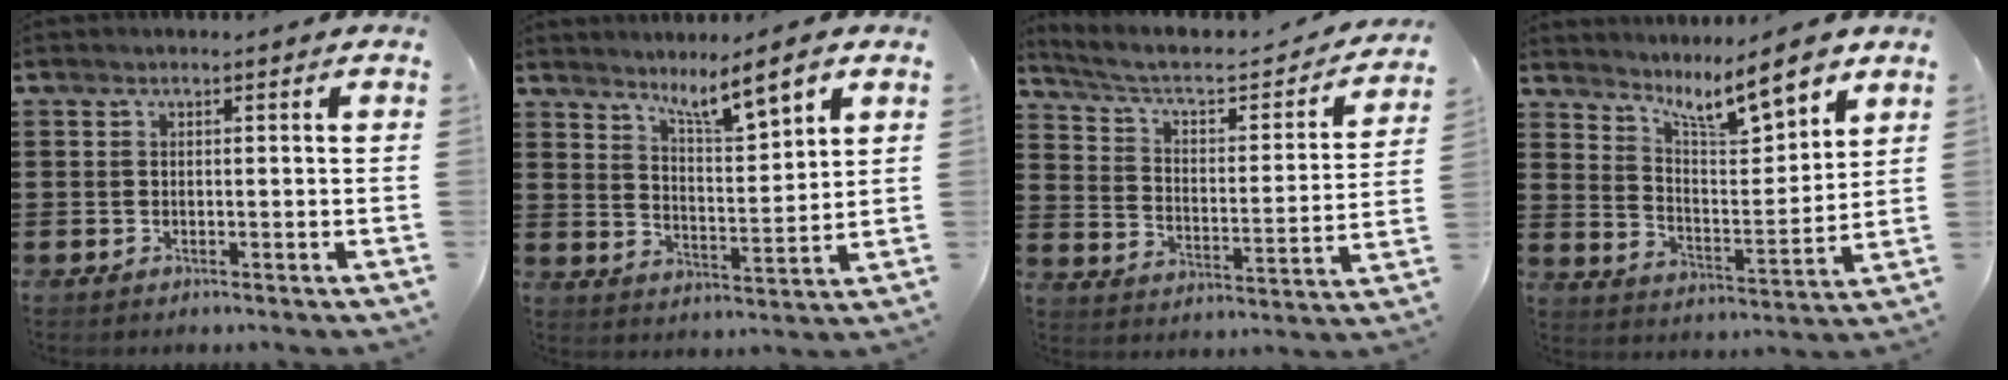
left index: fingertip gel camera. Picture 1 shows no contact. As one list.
[{"total": 6.4, "force": [4.9, 0.6, 4.0], "torque": [-0.078, -0.025, 0.078]}, {"total": 4.8, "force": [3.8, 1.3, 2.7], "torque": [-0.073, -0.031, 0.055]}, {"total": 8.7, "force": [7.3, 1.6, 4.5], "torque": [-0.079, -0.046, 0.122]}]